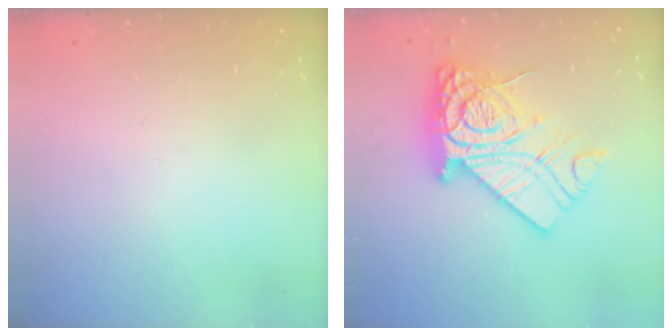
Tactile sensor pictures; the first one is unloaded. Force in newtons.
{"total": 18.8, "press": 18.7, "slide": 1.5}